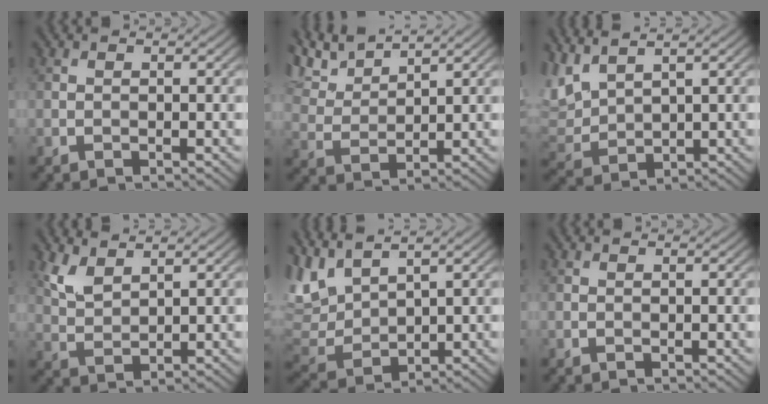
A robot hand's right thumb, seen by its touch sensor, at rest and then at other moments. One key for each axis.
{"total": 6.3, "fx": 5.1, "fy": 1.6, "fz": 3.2, "tx": -0.082, "ty": 0.011, "tz": 0.105}
{"total": 5.6, "fx": 4.5, "fy": 1.7, "fz": 2.8, "tx": -0.085, "ty": 0.010, "tz": 0.094}
{"total": 3.9, "fx": 2.7, "fy": 1.5, "fz": 2.4, "tx": -0.067, "ty": -0.001, "tz": 0.063}
{"total": 7.7, "fx": 5.6, "fy": 2.7, "fz": 4.6, "tx": -0.139, "ty": 0.009, "tz": 0.114}
{"total": 0.0}